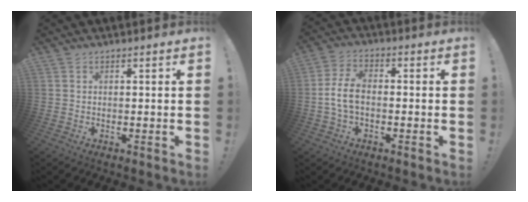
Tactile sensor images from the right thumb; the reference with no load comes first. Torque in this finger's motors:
{"motor_torque": [0.10, -0.06, 0.74, -0.36, 0.17]}